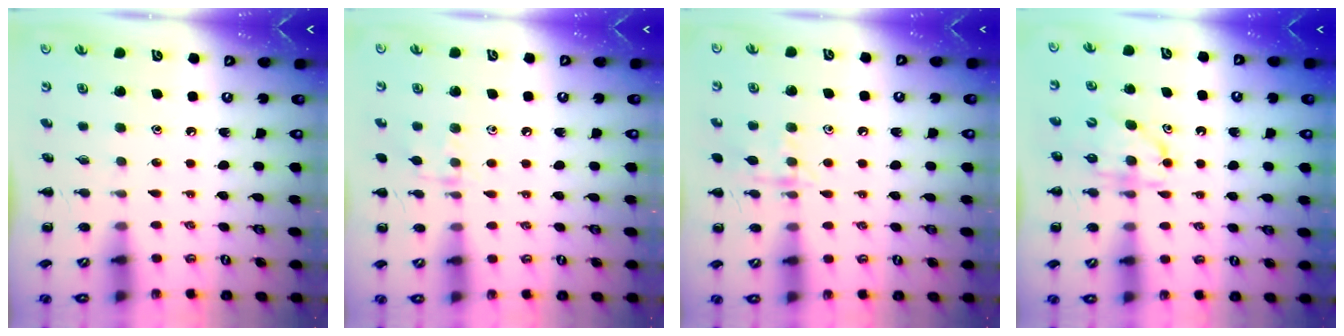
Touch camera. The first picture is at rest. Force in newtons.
{"total": 8.0, "press": 7.9, "slide": 1.3}
{"total": 8.5, "press": 8.5, "slide": 0.9}
{"total": 6.1, "press": 6.1, "slide": 0.5}